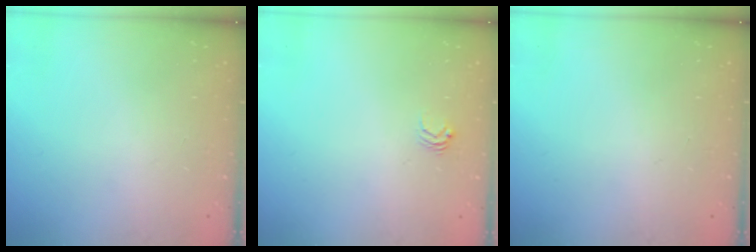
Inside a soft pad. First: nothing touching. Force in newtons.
{"total": 2.9, "press": 2.8, "slide": 0.4}
{"total": 0.0}